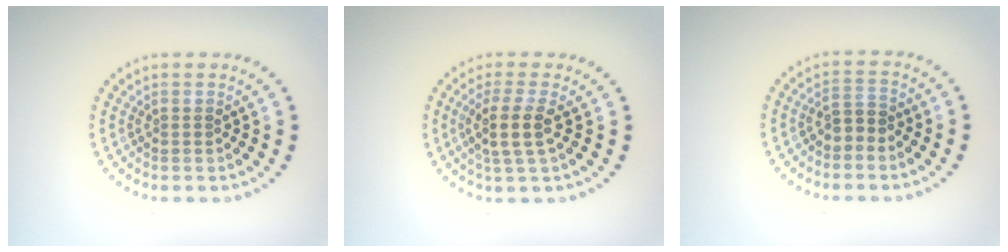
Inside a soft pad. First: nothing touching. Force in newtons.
{"total": 2.8, "press": 2.3, "slide": 1.6}
{"total": 2.0, "press": 1.8, "slide": 1.0}